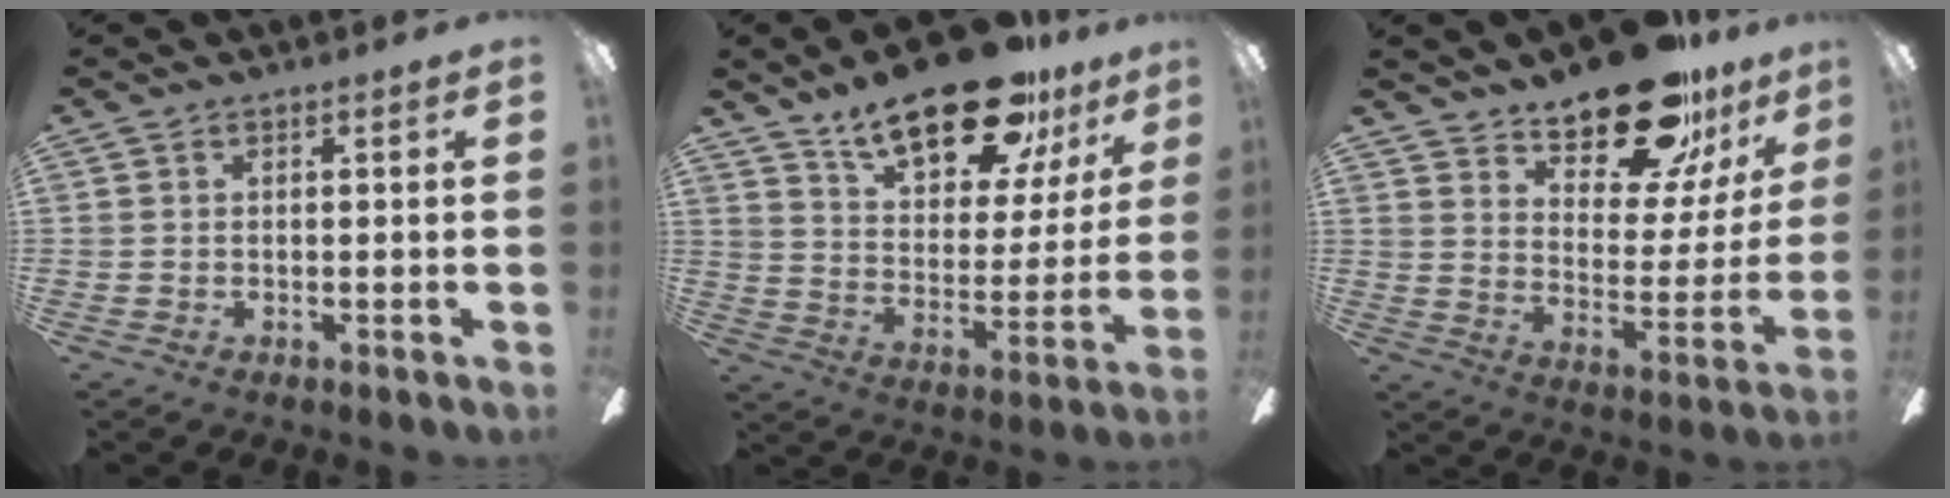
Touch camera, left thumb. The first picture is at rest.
{"total": 22.6, "force": [16.5, 8.8, 12.7], "torque": [-0.192, -0.101, 0.281]}
{"total": 20.0, "force": [15.9, 7.7, 9.3], "torque": [-0.140, -0.111, 0.272]}